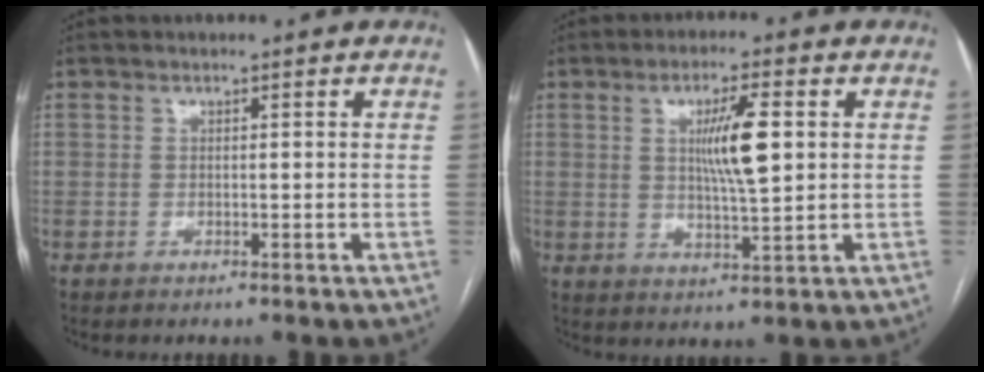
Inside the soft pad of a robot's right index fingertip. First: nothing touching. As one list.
[{"total": 7.8, "force": [1.6, 0.8, 7.6], "torque": [-0.132, -0.002, 0.030]}]